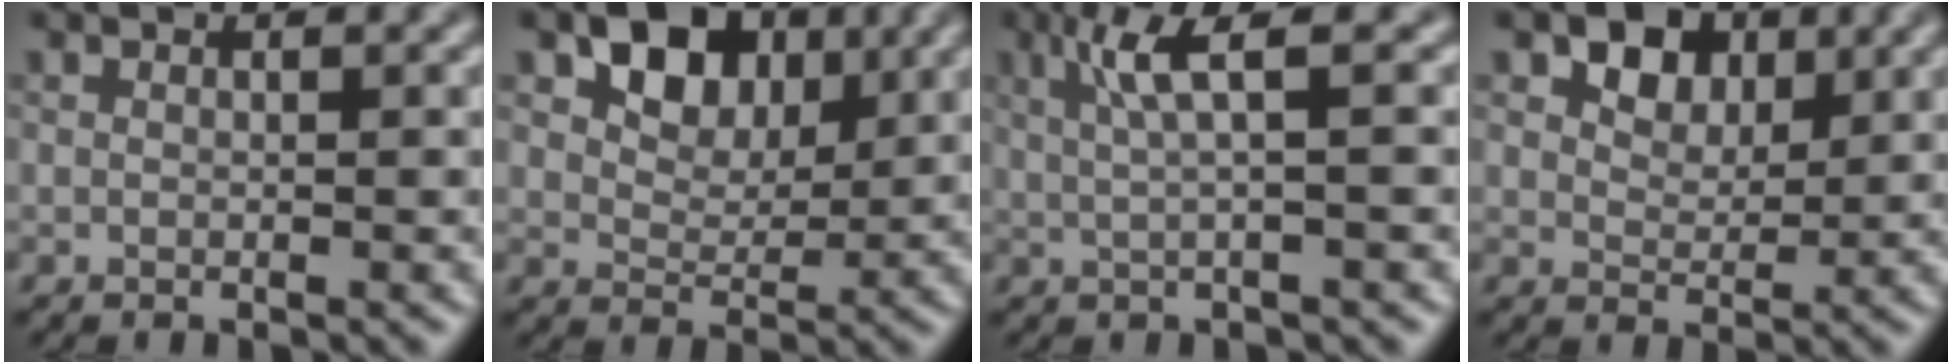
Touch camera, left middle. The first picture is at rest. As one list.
[{"total": 4.7, "force": [2.0, 3.4, 2.6], "torque": [-0.047, 0.000, 0.031]}, {"total": 3.1, "force": [0.5, 0.1, 3.1], "torque": [-0.067, 0.002, 0.022]}, {"total": 3.7, "force": [1.8, 2.6, 2.0], "torque": [-0.036, 0.003, 0.026]}]